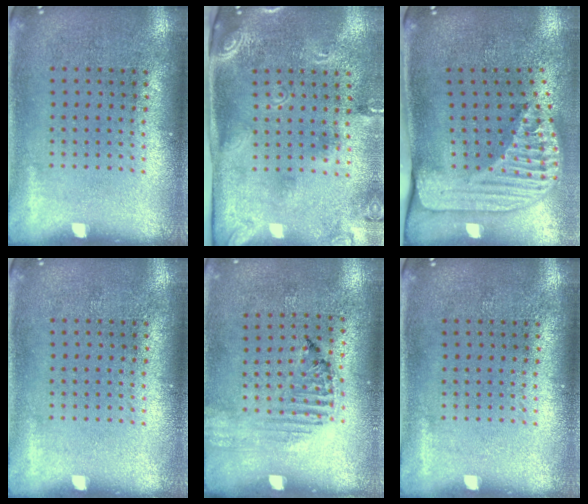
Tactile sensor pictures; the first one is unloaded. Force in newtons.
{"total": 2.5, "press": 1.7, "slide": 1.8}
{"total": 2.5, "press": 1.8, "slide": 1.7}
{"total": 0.0}
{"total": 1.2, "press": 1.2, "slide": 0.2}
{"total": 0.0}